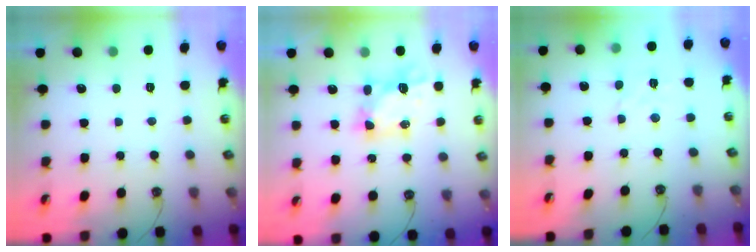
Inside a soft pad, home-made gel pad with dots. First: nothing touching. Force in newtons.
{"total": 5.8, "press": 5.8, "slide": 0.5}
{"total": 2.8, "press": 2.7, "slide": 0.5}